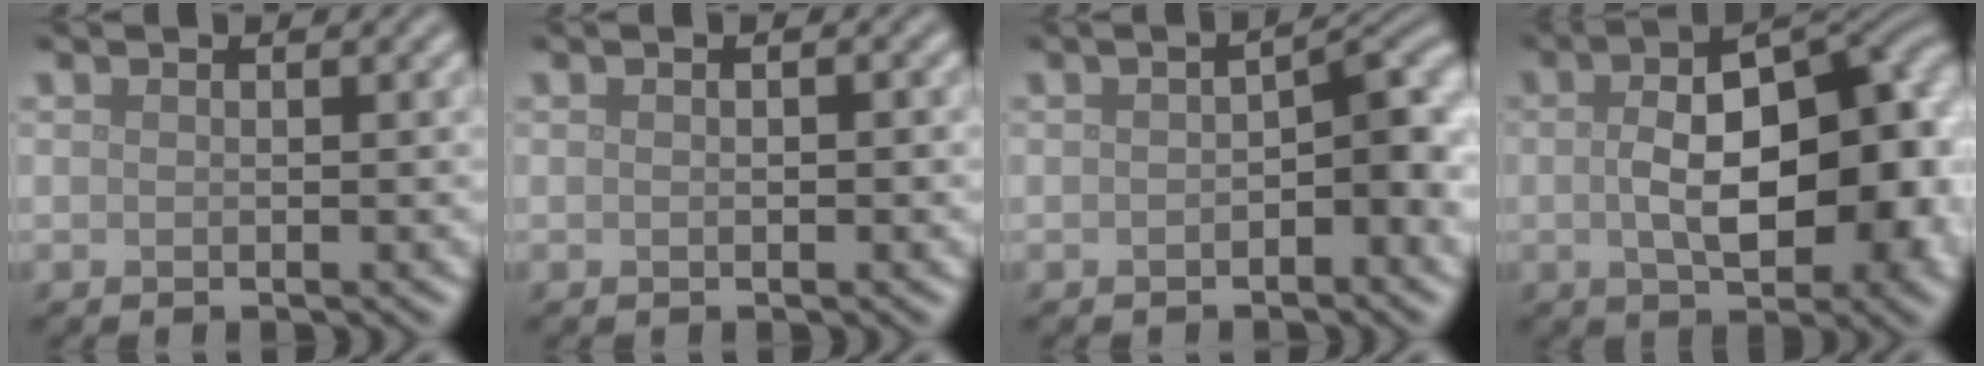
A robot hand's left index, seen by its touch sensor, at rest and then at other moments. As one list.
[{"total": 1.1, "force": [0.2, 0.4, 1.0], "torque": [-0.009, -0.002, 0.001]}, {"total": 4.5, "force": [-0.7, 1.9, 4.0], "torque": [-0.049, 0.011, -0.014]}, {"total": 12.8, "force": [-0.1, 6.5, 11.1], "torque": [-0.137, 0.009, -0.003]}]